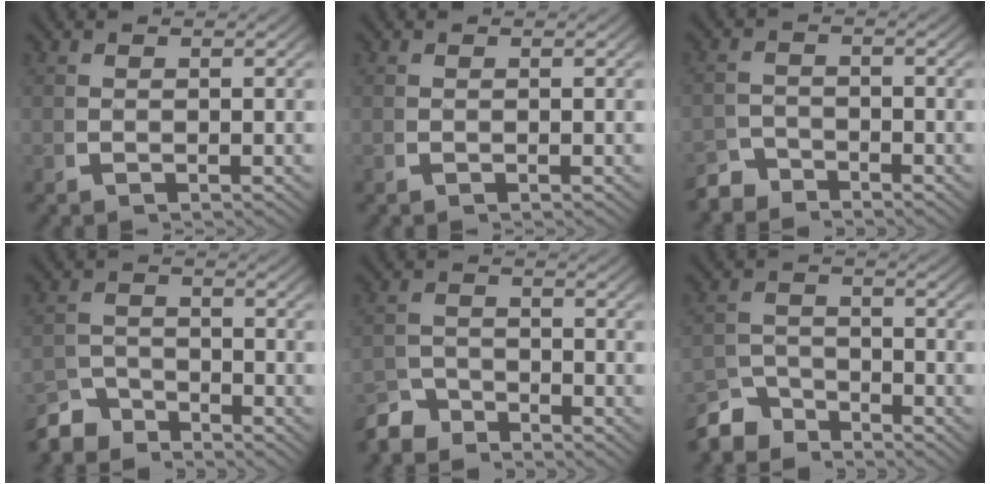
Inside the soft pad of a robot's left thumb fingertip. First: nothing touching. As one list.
[{"total": 0.0}, {"total": 2.9, "force": [-2.8, 0.4, -0.2], "torque": [0.017, -0.009, -0.056]}, {"total": 4.1, "force": [-3.8, 1.2, 0.6], "torque": [0.007, -0.012, -0.072]}, {"total": 3.6, "force": [-3.4, 0.9, 0.3], "torque": [0.009, -0.010, -0.066]}, {"total": 4.6, "force": [-4.1, 1.8, 1.1], "torque": [0.000, -0.013, -0.074]}]